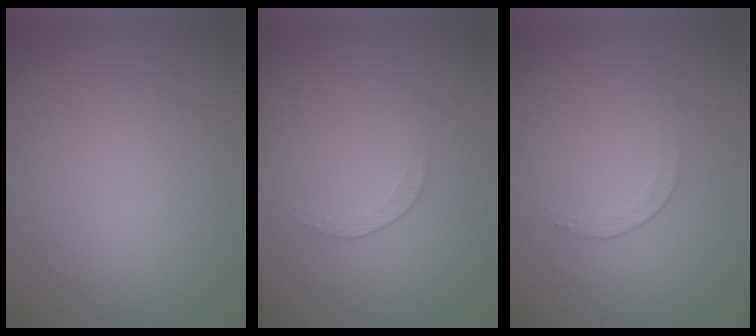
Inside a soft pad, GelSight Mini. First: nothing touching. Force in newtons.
{"total": 1.2, "press": 0.5, "slide": 1.1}
{"total": 1.2, "press": 0.5, "slide": 1.1}